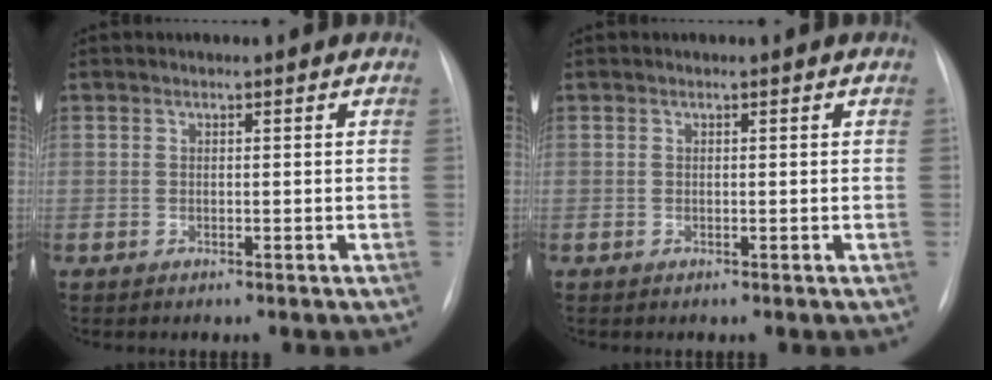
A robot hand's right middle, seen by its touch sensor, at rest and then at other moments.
{"total": 0.0}